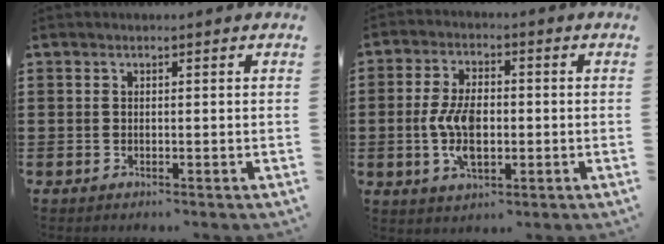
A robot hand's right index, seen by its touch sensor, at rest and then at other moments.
{"total": 7.5, "force": [-0.8, 3.9, 6.4], "torque": [-0.135, -0.004, -0.020]}